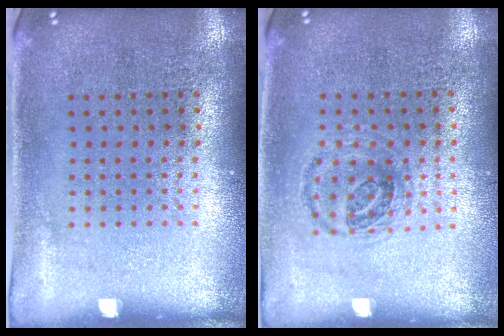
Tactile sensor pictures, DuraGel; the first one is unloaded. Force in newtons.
{"total": 1.0, "press": 0.9, "slide": 0.3}